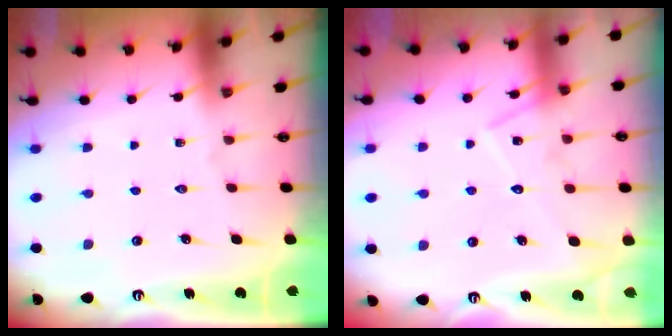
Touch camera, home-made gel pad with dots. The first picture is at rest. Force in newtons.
{"total": 13.1, "press": 13.1, "slide": 0.9}